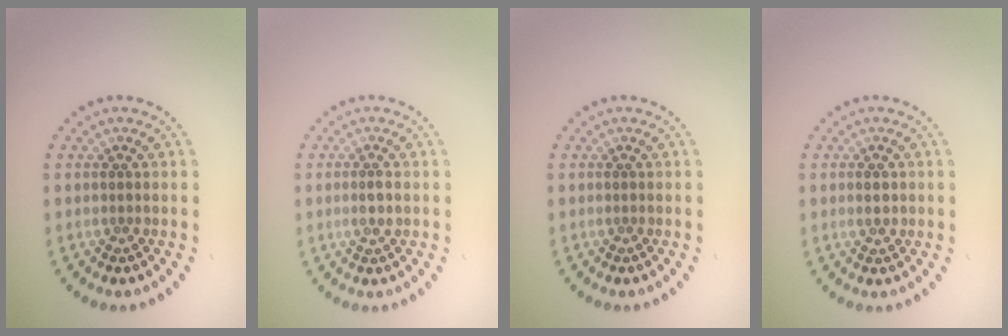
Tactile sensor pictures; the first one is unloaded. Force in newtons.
{"total": 1.3, "press": 1.2, "slide": 0.6}
{"total": 0.0}
{"total": 1.0, "press": 1.0, "slide": 0.0}